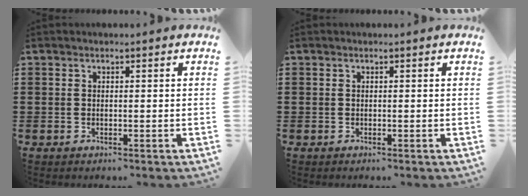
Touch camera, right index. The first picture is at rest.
{"total": 0.0}